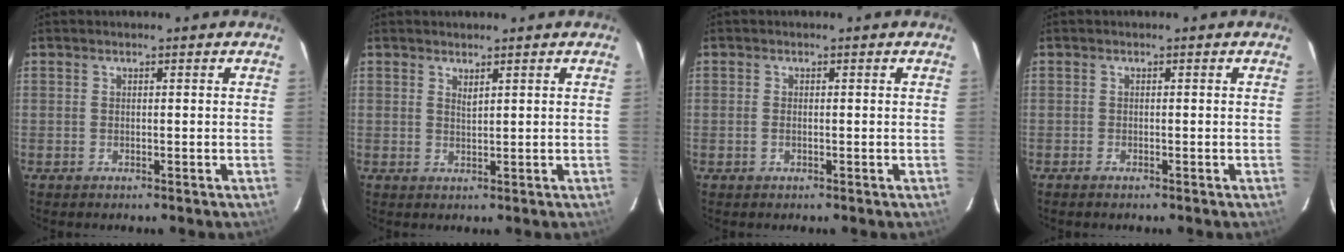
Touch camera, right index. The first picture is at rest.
{"total": 1.2, "force": [1.0, 0.2, 0.7], "torque": [-0.013, -0.001, 0.018]}
{"total": 0.9, "force": [-0.3, 0.5, 0.7], "torque": [-0.014, 0.000, -0.006]}
{"total": 0.8, "force": [-0.7, 0.2, 0.3], "torque": [-0.008, -0.002, -0.014]}